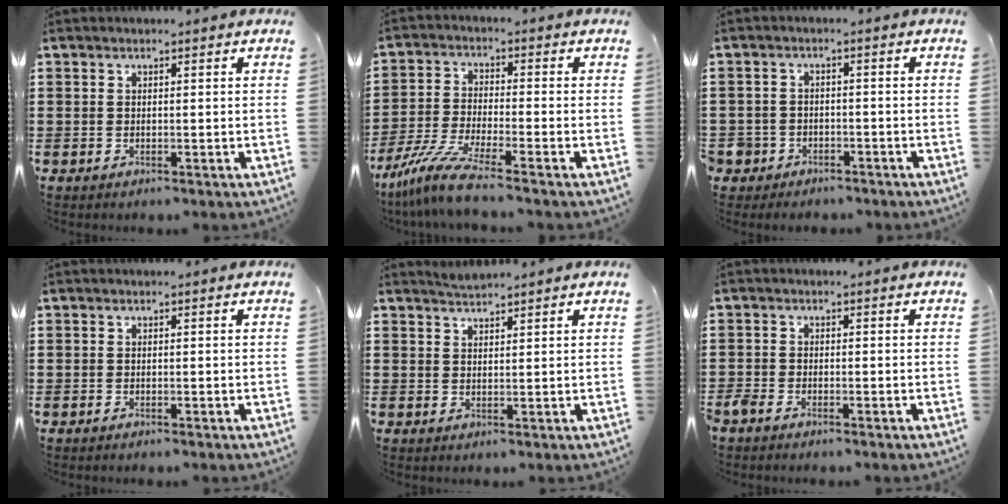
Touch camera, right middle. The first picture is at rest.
{"total": 7.1, "force": [-5.8, 0.2, 4.1], "torque": [-0.097, -0.016, -0.115]}
{"total": 2.7, "force": [-2.2, 1.5, -0.1], "torque": [-0.005, -0.001, -0.050]}
{"total": 0.0}
{"total": 1.7, "force": [1.7, 0.0, 0.0], "torque": [-0.004, 0.004, 0.032]}
{"total": 1.3, "force": [-1.1, 0.5, 0.5], "torque": [-0.028, -0.006, -0.027]}